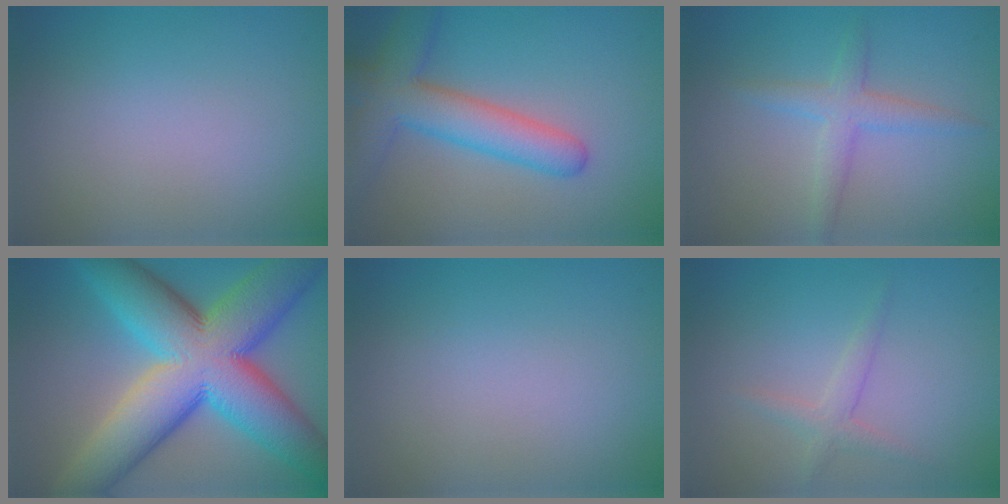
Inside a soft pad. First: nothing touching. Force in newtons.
{"total": 6.3, "press": 6.3, "slide": 0.3}
{"total": 2.6, "press": 2.6, "slide": 0.0}
{"total": 16.4, "press": 16.4, "slide": 0.5}
{"total": 0.0}
{"total": 1.7, "press": 1.7, "slide": 0.1}